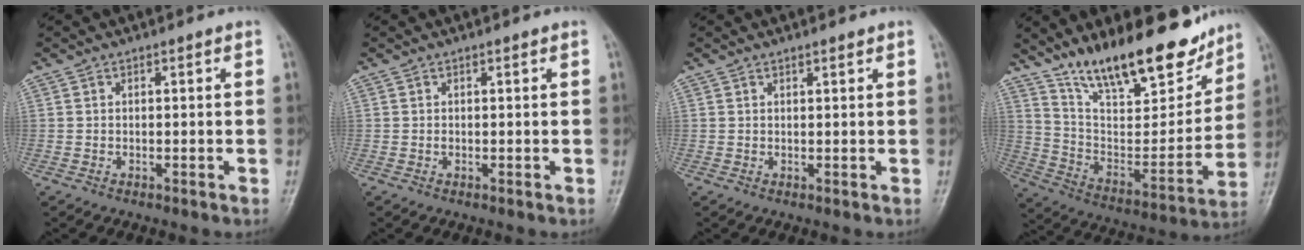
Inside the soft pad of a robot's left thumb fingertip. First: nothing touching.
{"total": 0.6, "force": [0.2, 0.3, 0.4], "torque": [-0.005, 0.000, 0.004]}
{"total": 1.0, "force": [0.8, 0.2, 0.5], "torque": [-0.008, -0.005, 0.014]}
{"total": 23.5, "force": [17.1, 8.2, 13.9], "torque": [-0.173, -0.081, 0.287]}